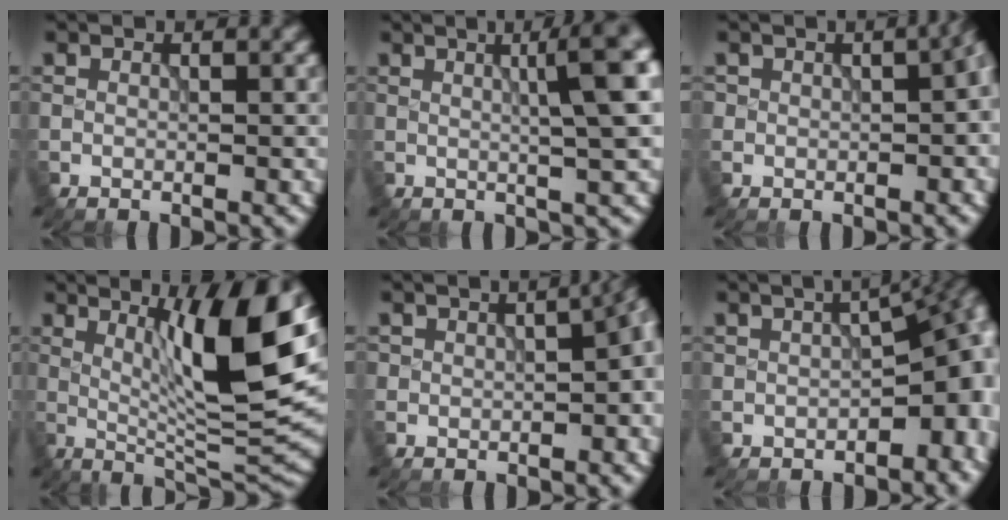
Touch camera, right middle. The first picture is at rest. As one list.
[{"total": 7.1, "force": [1.6, 1.4, 6.8], "torque": [-0.057, 0.027, 0.017]}, {"total": 5.3, "force": [0.3, 3.1, 4.3], "torque": [-0.036, 0.005, 0.004]}, {"total": 11.0, "force": [3.1, 1.8, 10.4], "torque": [-0.155, -0.009, 0.059]}, {"total": 6.6, "force": [0.2, 3.5, 5.5], "torque": [-0.056, 0.005, 0.000]}, {"total": 9.9, "force": [-1.4, 5.4, 8.1], "torque": [-0.067, -0.007, -0.022]}]